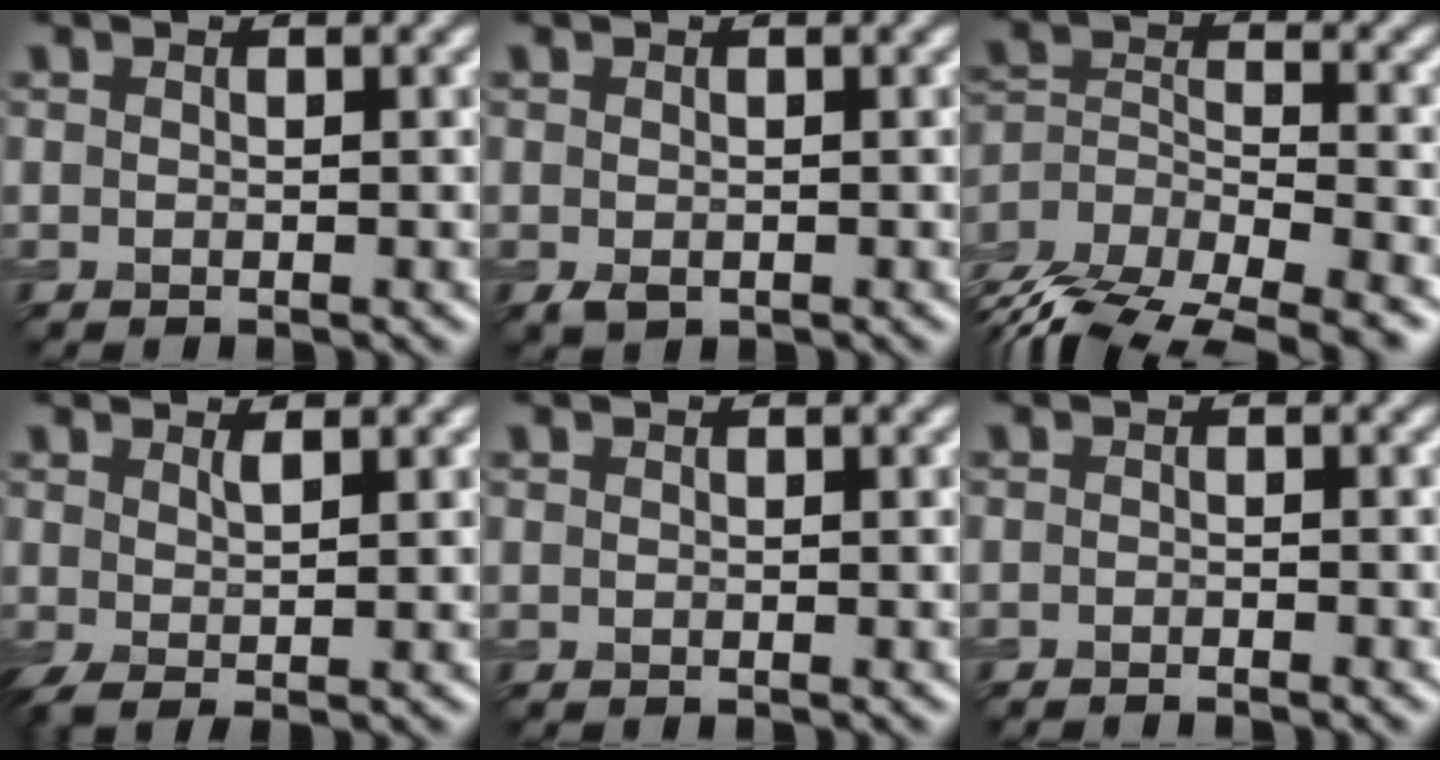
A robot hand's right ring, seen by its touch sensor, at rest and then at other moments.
{"total": 0.6, "force": [-0.2, 0.5, 0.4], "torque": [-0.015, -0.001, 0.000]}
{"total": 12.8, "force": [-10.6, 5.7, 4.2], "torque": [-0.093, 0.002, -0.133]}
{"total": 2.2, "force": [1.0, 0.5, 1.9], "torque": [-0.036, 0.005, 0.017]}
{"total": 0.0}
{"total": 1.2, "force": [-1.2, 0.0, 0.4], "torque": [-0.009, 0.000, -0.020]}